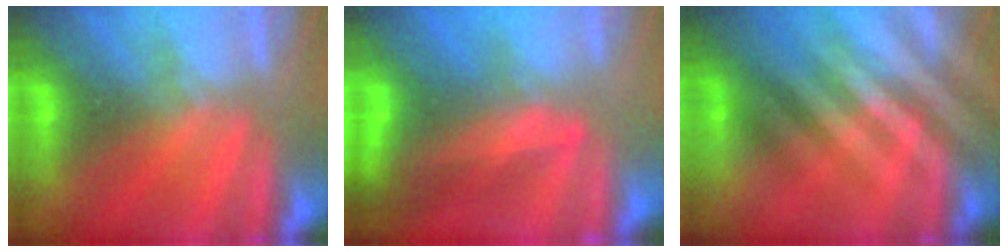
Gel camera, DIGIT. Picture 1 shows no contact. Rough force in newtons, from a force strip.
{"total": 6.9}
{"total": 2.4}